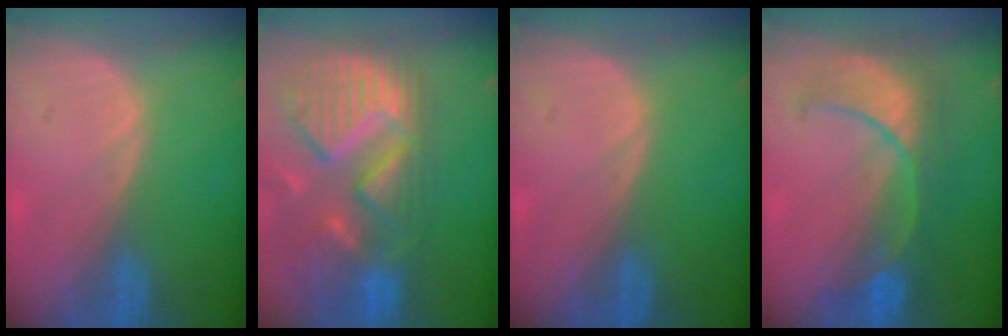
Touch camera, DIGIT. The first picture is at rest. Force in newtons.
{"total": 13.7, "press": 11.6, "slide": 7.3}
{"total": 0.0}
{"total": 8.1, "press": 8.1, "slide": 0.6}